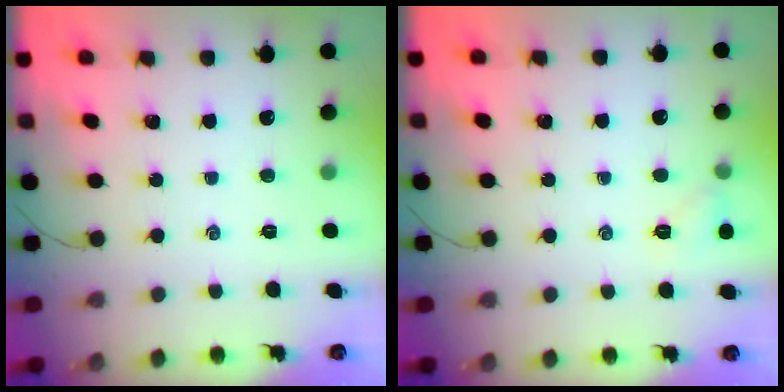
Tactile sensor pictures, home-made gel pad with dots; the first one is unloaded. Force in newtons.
{"total": 6.1, "press": 5.9, "slide": 1.7}